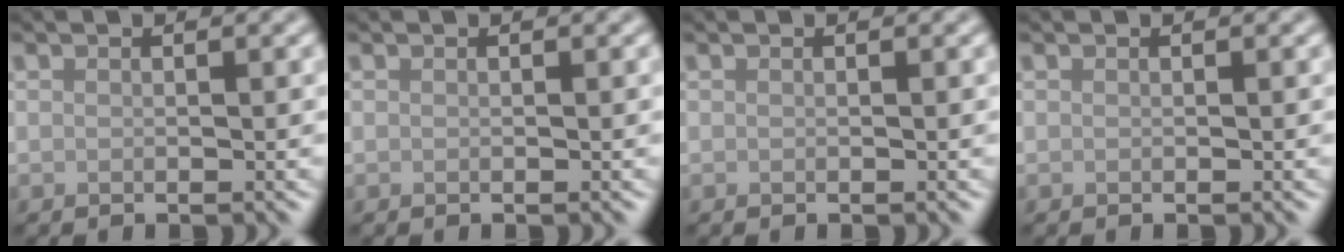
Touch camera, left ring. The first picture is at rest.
{"total": 0.0}
{"total": 0.0}
{"total": 0.0}